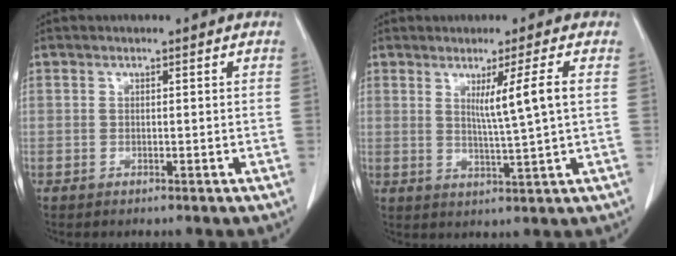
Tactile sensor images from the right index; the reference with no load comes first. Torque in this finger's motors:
{"motor_torque": [0.60, 0.14, 0.18, 0.07]}